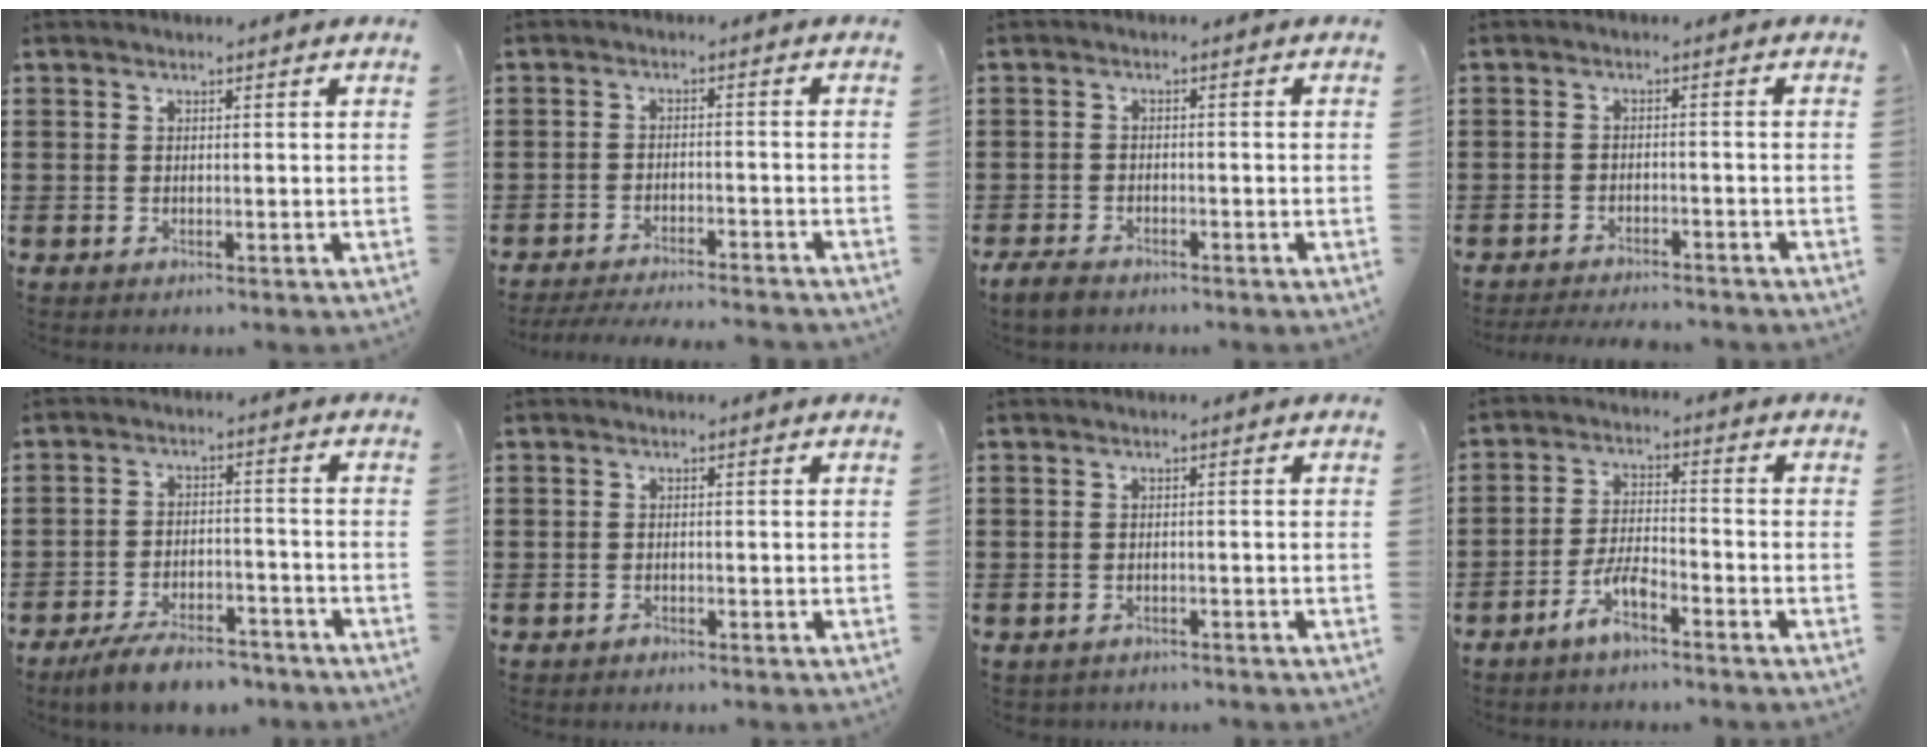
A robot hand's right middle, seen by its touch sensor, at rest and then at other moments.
{"total": 3.7, "force": [-3.6, -0.1, 0.9], "torque": [-0.021, -0.005, -0.075]}
{"total": 2.2, "force": [-1.8, 0.9, 0.9], "torque": [-0.033, -0.001, -0.041]}
{"total": 2.8, "force": [-2.8, 0.2, 0.2], "torque": [-0.007, 0.000, -0.058]}
{"total": 6.7, "force": [-6.0, 1.5, 2.6], "torque": [-0.047, 0.011, -0.115]}
{"total": 0.7, "force": [-0.6, 0.3, 0.1], "torque": [-0.001, 0.001, -0.014]}
{"total": 0.8, "force": [-0.8, 0.2, -0.1], "torque": [-0.002, 0.000, -0.018]}
{"total": 5.2, "force": [-3.7, 1.3, 3.4], "torque": [-0.077, 0.005, -0.073]}